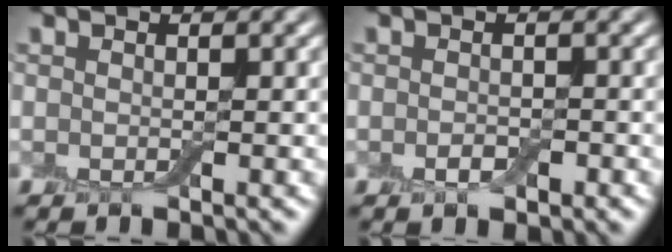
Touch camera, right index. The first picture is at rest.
{"total": 1.4, "force": [-0.6, 0.8, 0.9], "torque": [-0.017, -0.001, -0.011]}